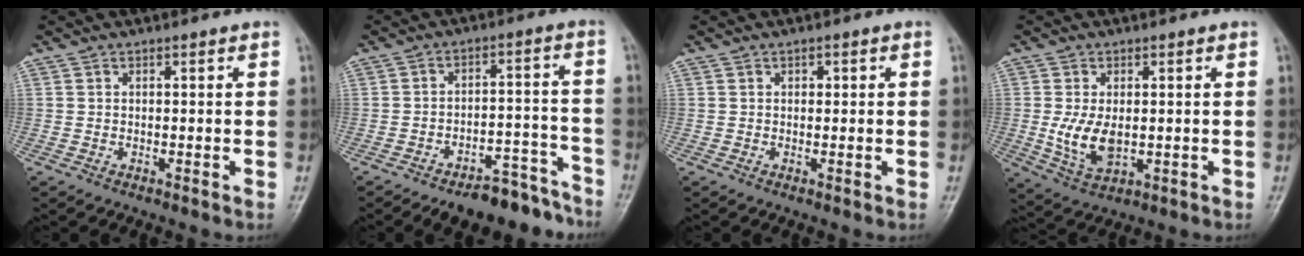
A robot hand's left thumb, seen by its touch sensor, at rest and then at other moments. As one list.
[{"total": 11.5, "force": [-9.9, 4.4, 4.0], "torque": [-0.017, 0.087, -0.144]}, {"total": 0.8, "force": [0.3, 0.6, 0.5], "torque": [-0.002, 0.001, 0.004]}, {"total": 7.0, "force": [-0.2, 4.0, 5.7], "torque": [-0.104, -0.017, 0.005]}]